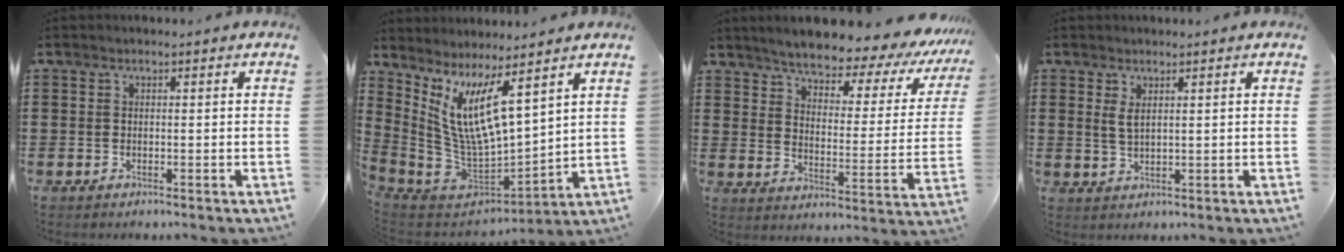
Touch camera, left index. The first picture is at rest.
{"total": 11.3, "force": [5.3, 3.0, 9.4], "torque": [-0.218, -0.055, 0.094]}
{"total": 5.4, "force": [5.0, 0.4, 2.0], "torque": [-0.058, -0.044, 0.078]}
{"total": 2.1, "force": [1.1, 0.5, 1.8], "torque": [-0.038, 0.000, 0.019]}